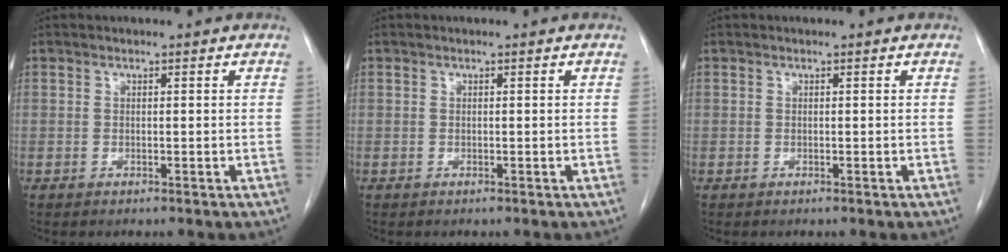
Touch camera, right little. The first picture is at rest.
{"total": 0.0}
{"total": 0.0}